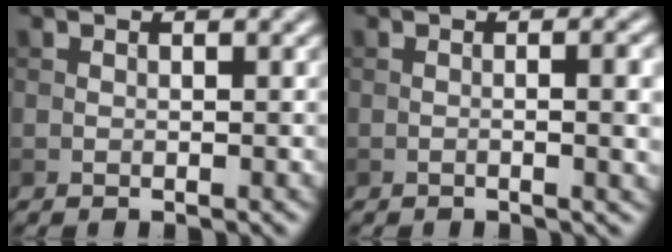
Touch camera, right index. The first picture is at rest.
{"total": 3.7, "force": [-0.4, 1.1, 3.5], "torque": [-0.045, 0.001, -0.007]}